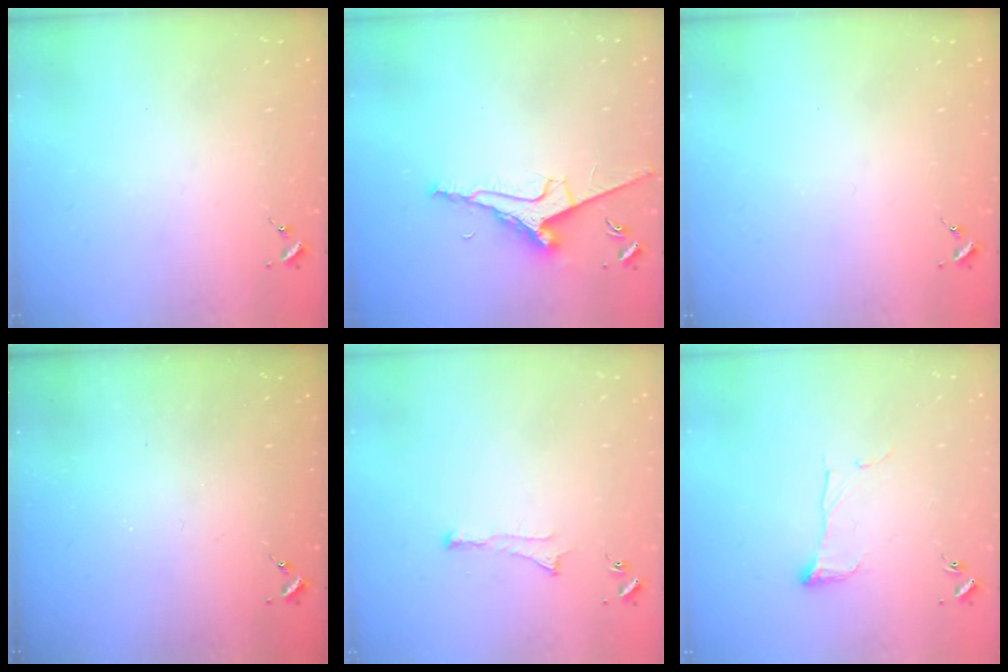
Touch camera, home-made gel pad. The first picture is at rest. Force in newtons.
{"total": 9.5, "press": 9.4, "slide": 1.3}
{"total": 0.0}
{"total": 0.0}
{"total": 3.7, "press": 3.6, "slide": 0.6}
{"total": 6.6, "press": 6.6, "slide": 0.4}